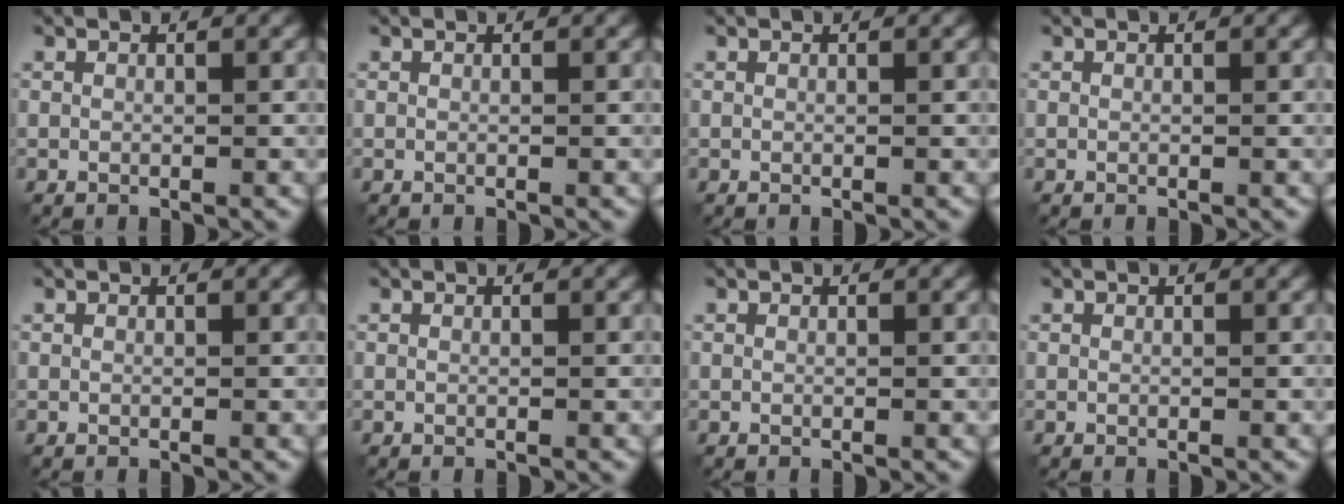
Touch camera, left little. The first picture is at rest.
{"total": 0.0}
{"total": 0.0}
{"total": 0.0}
{"total": 0.0}
{"total": 0.0}
{"total": 0.0}
{"total": 0.0}